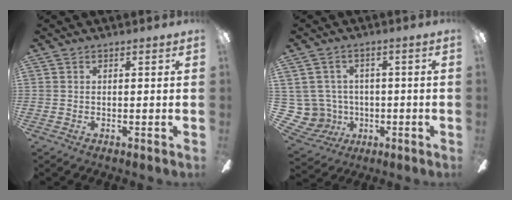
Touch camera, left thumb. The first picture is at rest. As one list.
[{"total": 7.9, "force": [0.3, 7.8, 1.4], "torque": [-0.084, -0.002, 0.013]}]